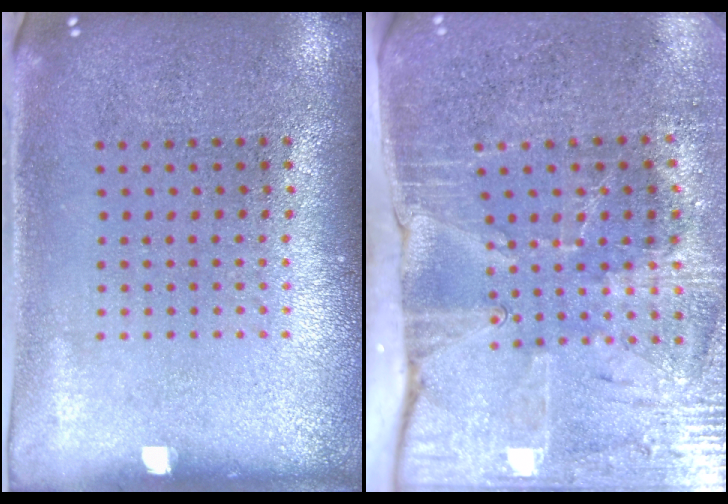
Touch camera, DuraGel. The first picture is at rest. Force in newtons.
{"total": 4.3, "press": 3.6, "slide": 2.3}